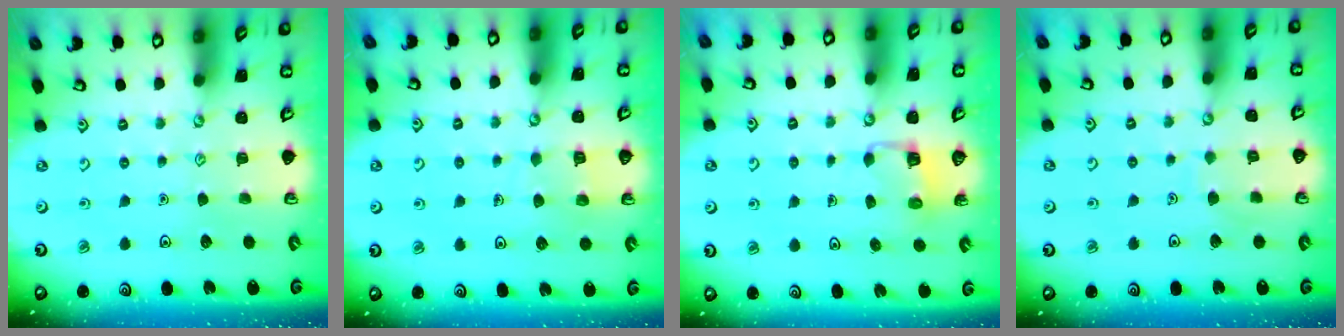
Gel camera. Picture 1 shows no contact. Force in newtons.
{"total": 5.7, "press": 5.6, "slide": 0.4}
{"total": 2.8, "press": 2.8, "slide": 0.2}
{"total": 3.9, "press": 3.9, "slide": 0.3}